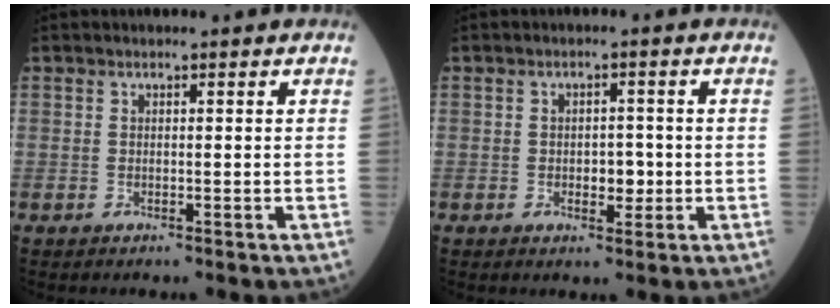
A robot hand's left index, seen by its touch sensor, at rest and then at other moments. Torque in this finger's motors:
{"motor_torque": [0.13, -0.01, 0.01, 0.00]}